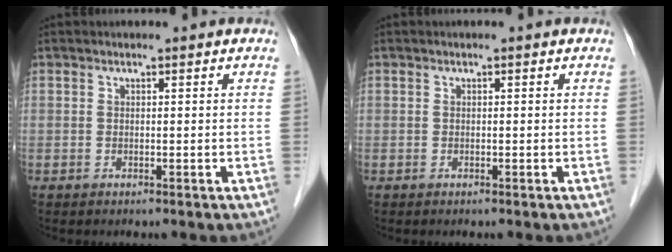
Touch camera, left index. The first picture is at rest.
{"total": 0.0}